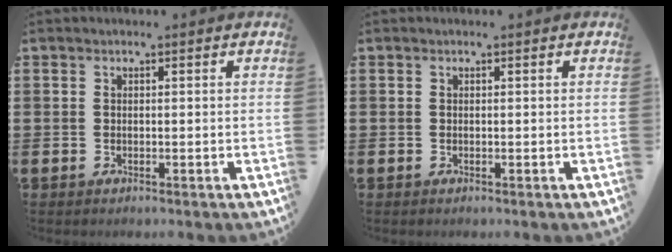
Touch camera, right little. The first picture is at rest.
{"total": 0.0}